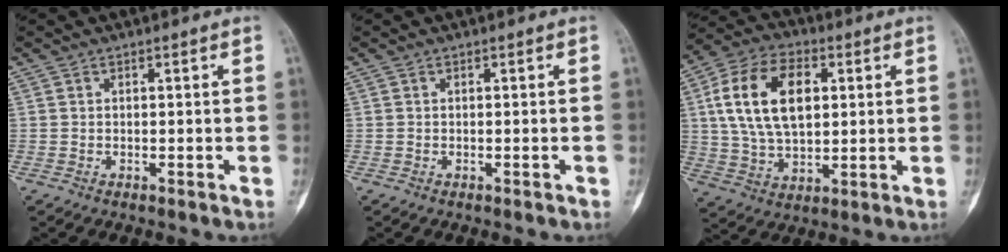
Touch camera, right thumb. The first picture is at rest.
{"total": 0.0}
{"total": 17.2, "force": [3.7, 10.5, 13.2], "torque": [-0.225, 0.006, 0.067]}